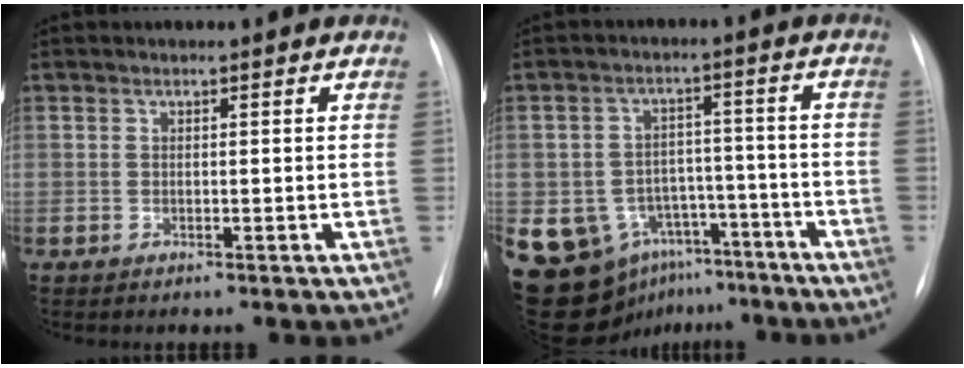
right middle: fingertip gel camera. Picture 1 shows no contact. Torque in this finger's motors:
{"motor_torque": [1.46, -0.68, 1.05, 0.21]}